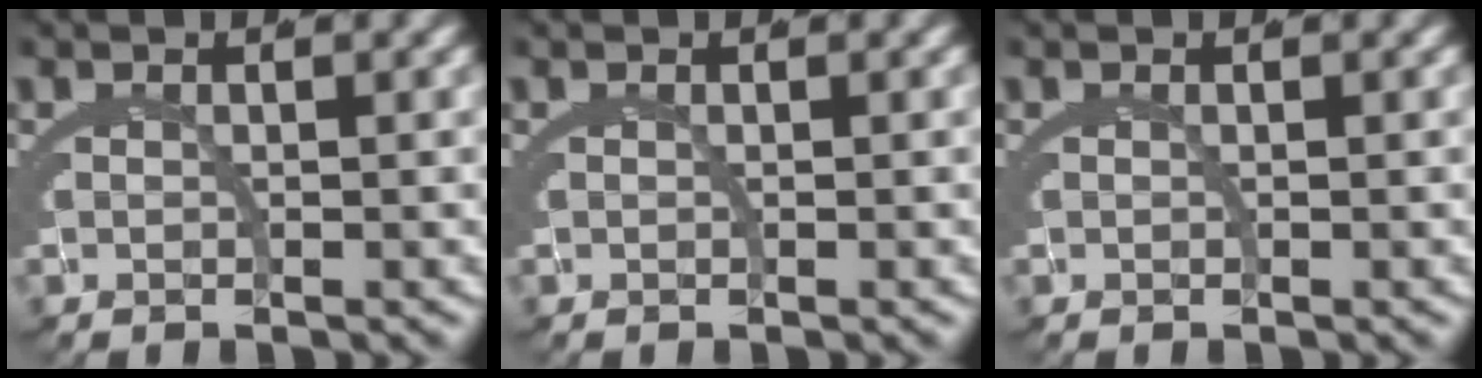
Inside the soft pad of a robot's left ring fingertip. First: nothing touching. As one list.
[{"total": 0.0}, {"total": 0.0}]